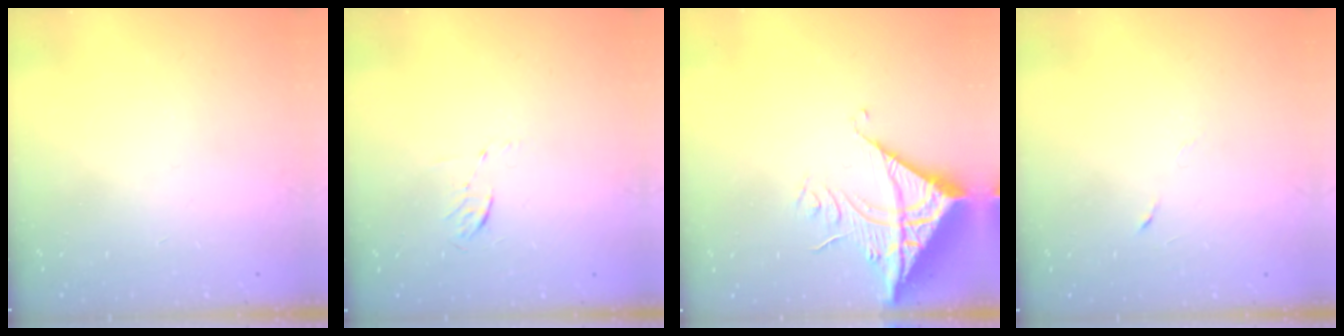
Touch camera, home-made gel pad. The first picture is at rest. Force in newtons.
{"total": 4.0, "press": 3.7, "slide": 1.3}
{"total": 15.7, "press": 15.6, "slide": 1.8}
{"total": 2.9, "press": 2.7, "slide": 1.0}